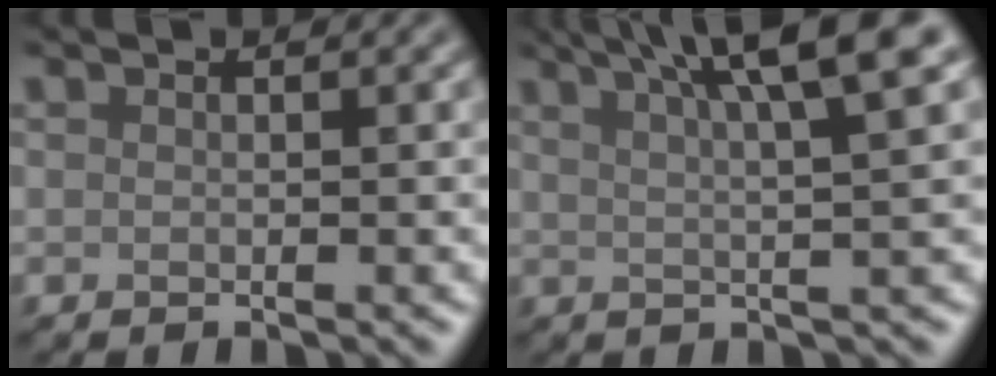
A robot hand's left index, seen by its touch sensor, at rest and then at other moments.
{"total": 8.8, "force": [4.7, 1.7, 7.2], "torque": [-0.063, 0.035, 0.047]}